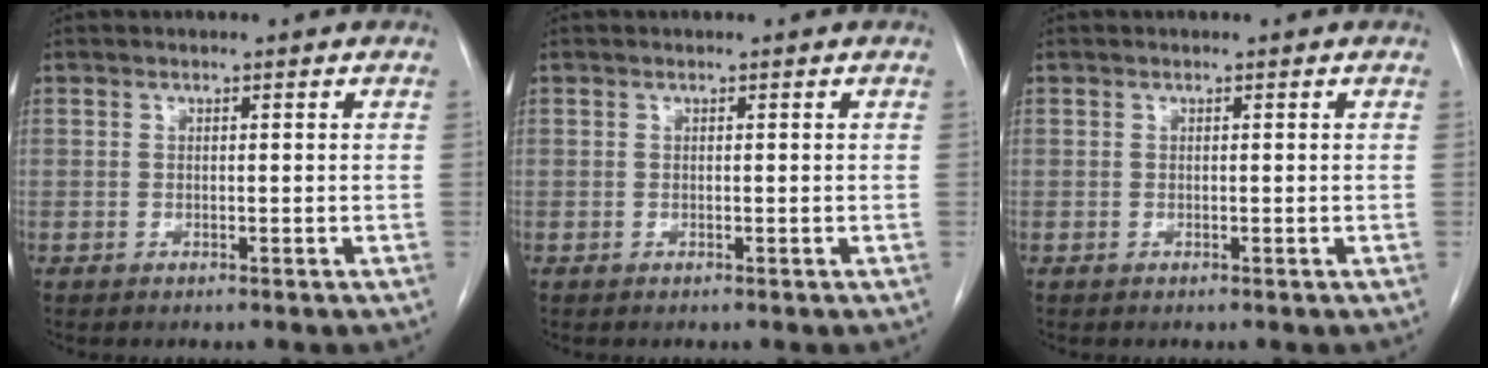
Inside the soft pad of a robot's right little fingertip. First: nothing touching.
{"total": 0.0}
{"total": 0.0}